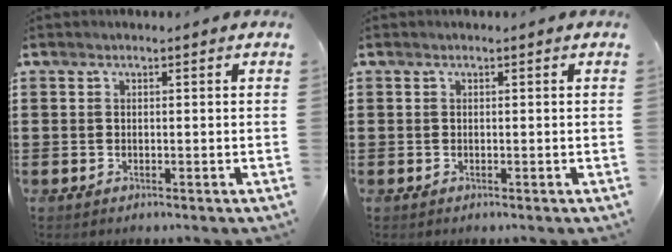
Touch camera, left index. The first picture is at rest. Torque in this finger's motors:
{"motor_torque": [0.00, 0.00, 0.00, 0.00]}